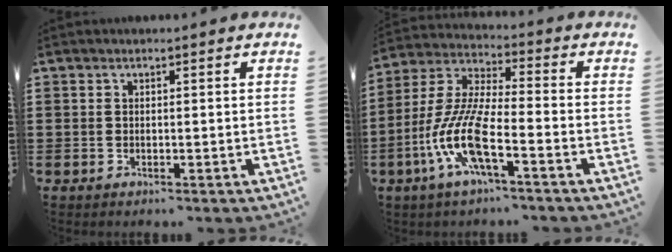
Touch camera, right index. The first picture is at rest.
{"total": 10.6, "force": [-4.9, 2.1, 9.1], "torque": [-0.221, -0.016, -0.100]}